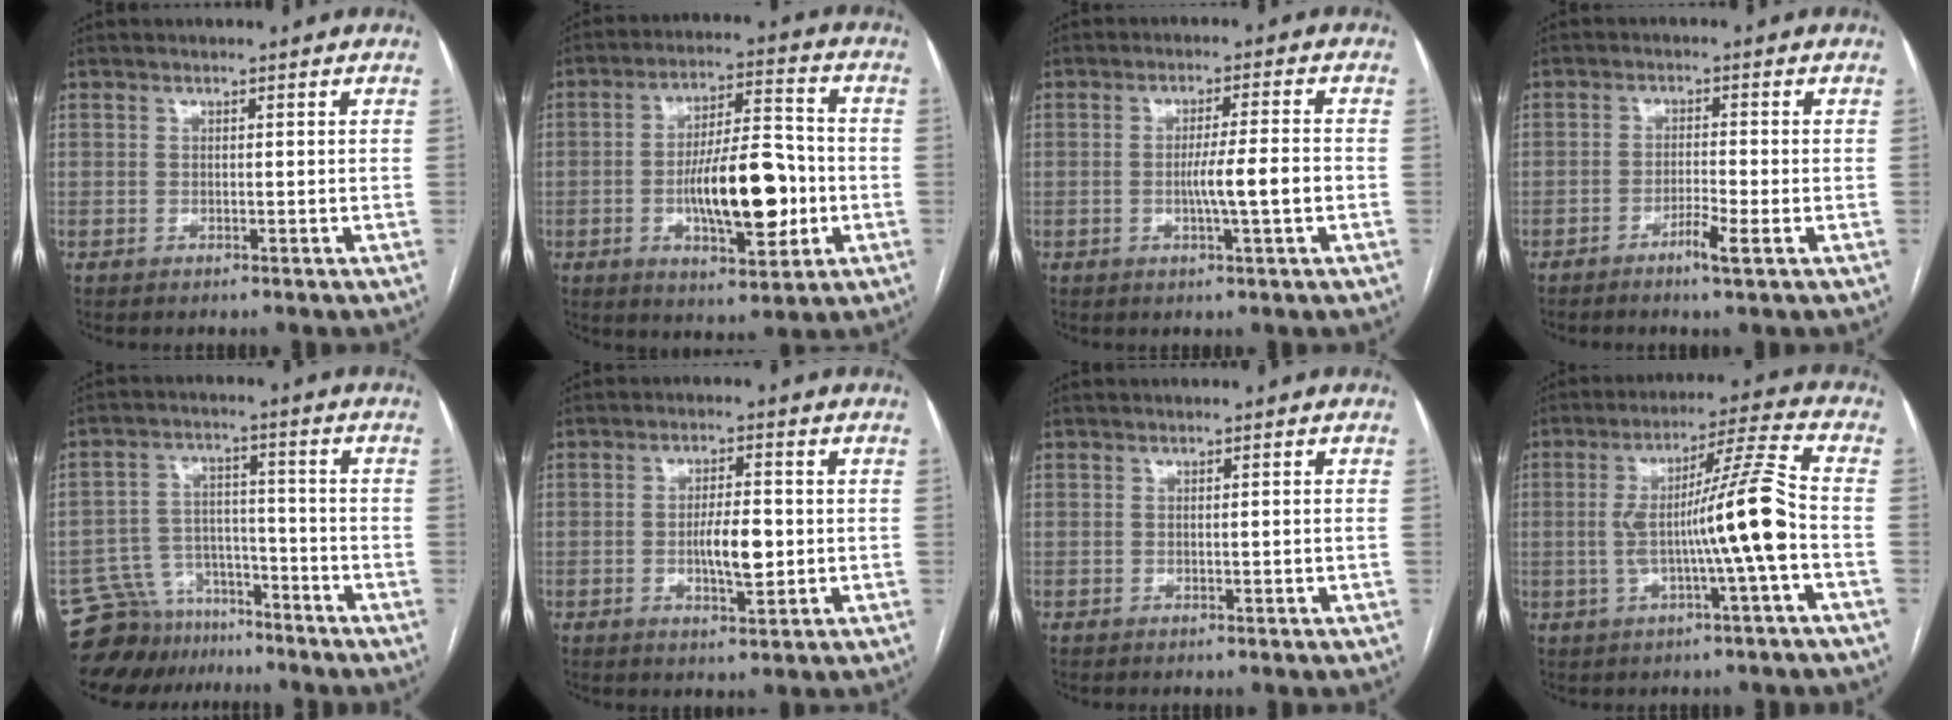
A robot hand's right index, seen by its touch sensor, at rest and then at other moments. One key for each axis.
{"total": 14.4, "fx": -2.7, "fy": 4.3, "fz": 13.4, "tx": -0.223, "ty": 0.012, "tz": -0.039}
{"total": 5.9, "fx": -1.3, "fy": -0.4, "fz": 5.7, "tx": -0.094, "ty": -0.002, "tz": -0.021}
{"total": 3.5, "fx": -1.9, "fy": -0.3, "fz": 2.9, "tx": -0.054, "ty": -0.005, "tz": -0.036}
{"total": 9.5, "fx": -8.2, "fy": 4.7, "fz": 0.3, "tx": -0.005, "ty": 0.037, "tz": -0.137}
{"total": 5.9, "fx": -0.7, "fy": 1.6, "fz": 5.7, "tx": -0.100, "ty": -0.002, "tz": -0.009}
{"total": 1.1, "fx": -0.1, "fy": -0.2, "fz": 1.1, "tx": -0.016, "ty": 0.002, "tz": 0.001}
{"total": 12.1, "fx": -2.0, "fy": -1.1, "fz": 11.9, "tx": -0.206, "ty": 0.018, "tz": -0.035}